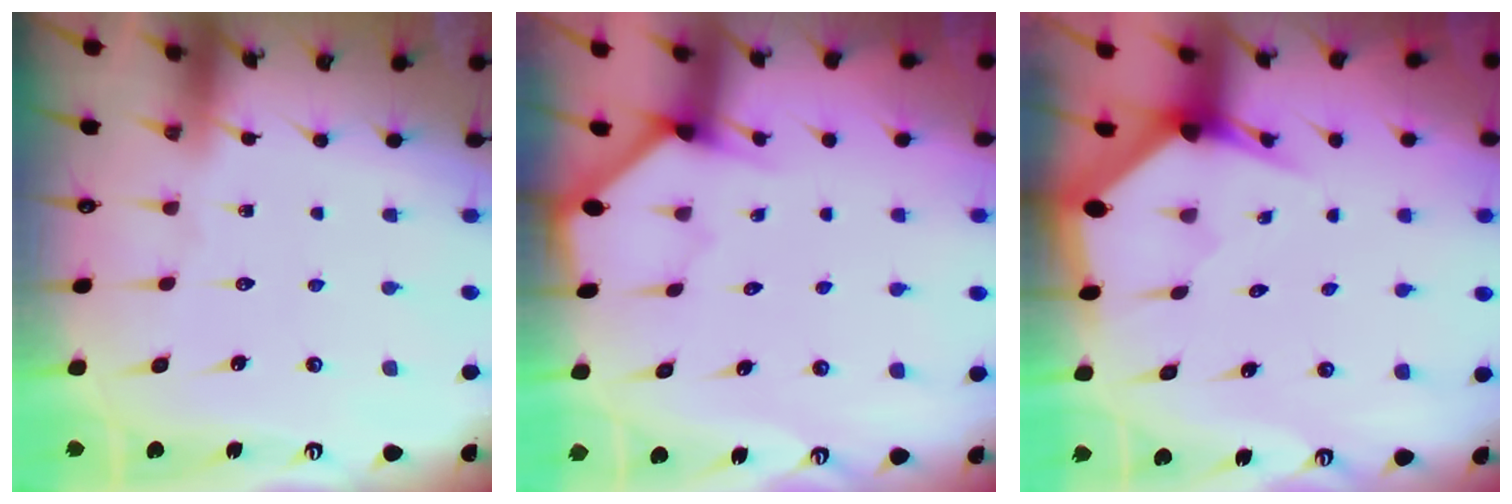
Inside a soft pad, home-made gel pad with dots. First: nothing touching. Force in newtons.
{"total": 2.4, "press": 2.3, "slide": 0.3}
{"total": 3.5, "press": 3.5, "slide": 0.2}